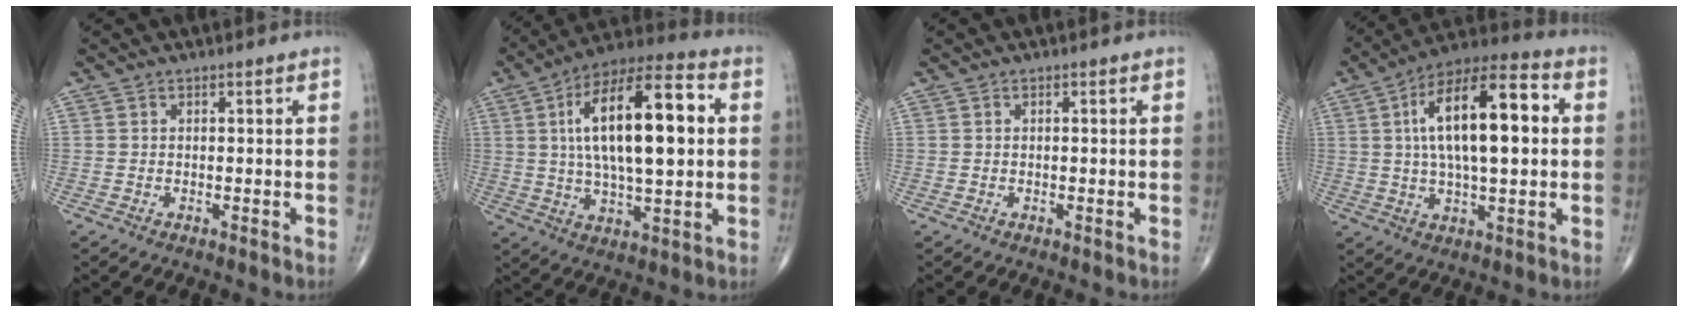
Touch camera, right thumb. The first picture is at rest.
{"total": 21.6, "force": [3.5, 8.2, 19.7], "torque": [-0.325, 0.017, 0.053]}
{"total": 0.0}
{"total": 19.4, "force": [3.0, 7.6, 17.6], "torque": [-0.287, 0.024, 0.044]}